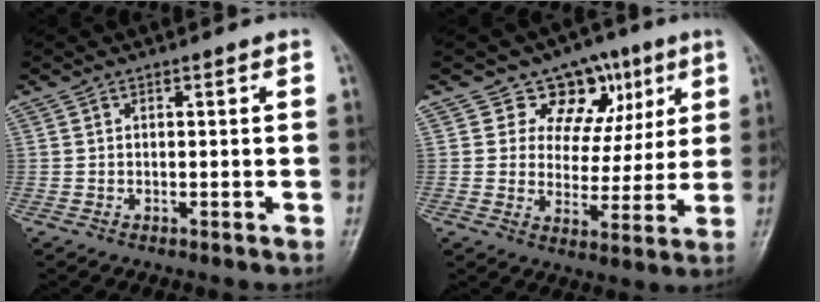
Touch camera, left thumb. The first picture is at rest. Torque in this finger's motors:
{"motor_torque": [0.21, 0.28, -0.10, -0.35, -0.01]}